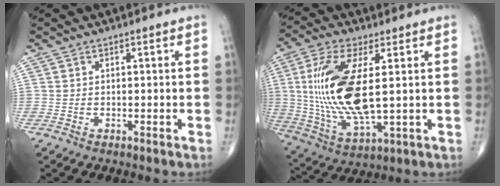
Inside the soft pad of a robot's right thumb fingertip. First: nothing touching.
{"total": 18.2, "force": [2.1, 6.8, 16.7], "torque": [-0.362, -0.016, 0.048]}